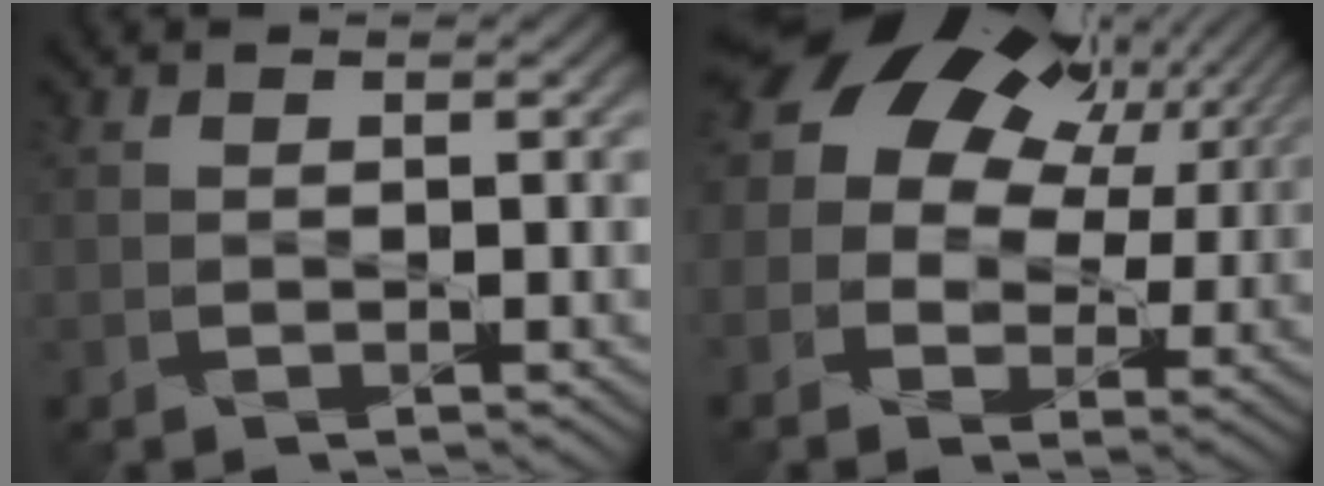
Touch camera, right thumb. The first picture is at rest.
{"total": 16.3, "force": [6.9, 11.5, 9.4], "torque": [-0.210, 0.051, 0.116]}